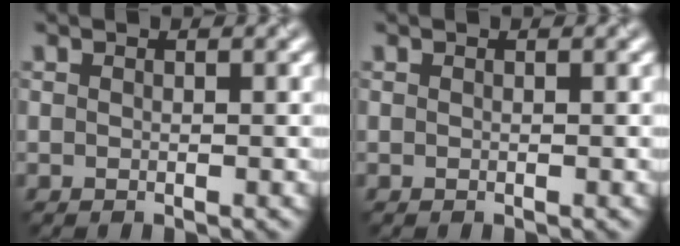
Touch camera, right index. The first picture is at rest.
{"total": 0.0}